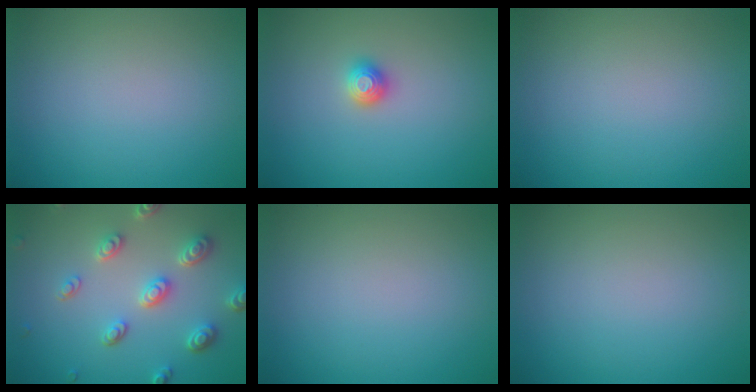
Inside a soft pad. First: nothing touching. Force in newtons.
{"total": 1.3, "press": 1.2, "slide": 0.4}
{"total": 0.0}
{"total": 4.5, "press": 3.6, "slide": 2.7}
{"total": 0.0}
{"total": 0.0}